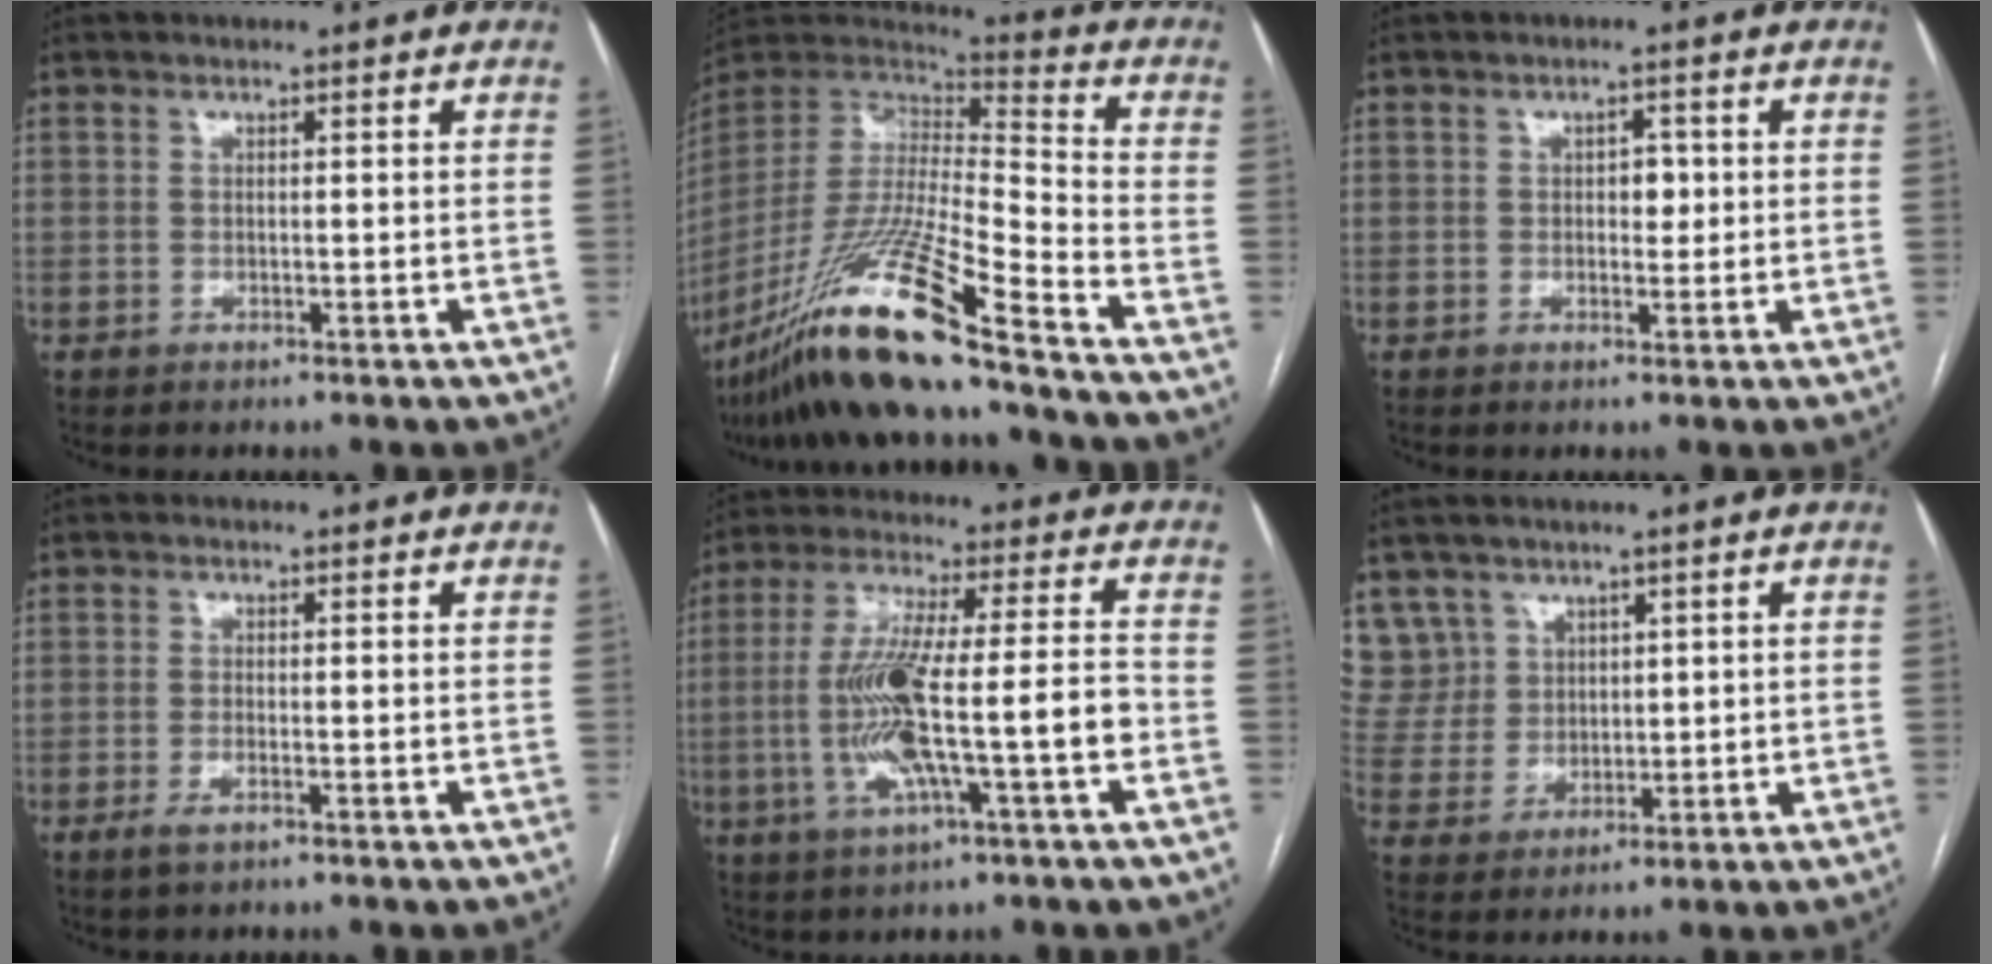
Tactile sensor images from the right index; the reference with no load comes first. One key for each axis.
{"total": 22.5, "fx": -16.4, "fy": -0.2, "fz": 15.4, "tx": -0.328, "ty": -0.047, "tz": -0.308}
{"total": 2.1, "fx": 0.2, "fy": 1.3, "fz": 1.6, "tx": -0.021, "ty": 0.004, "tz": 0.003}
{"total": 1.8, "fx": -1.0, "fy": 0.5, "fz": 1.4, "tx": -0.029, "ty": -0.002, "tz": -0.016}
{"total": 14.4, "fx": -3.3, "fy": 1.1, "fz": 14.0, "tx": -0.269, "ty": 0.011, "tz": -0.058}
{"total": 8.2, "fx": 5.2, "fy": 6.3, "fz": 0.0, "tx": -0.003, "ty": 0.020, "tz": 0.116}